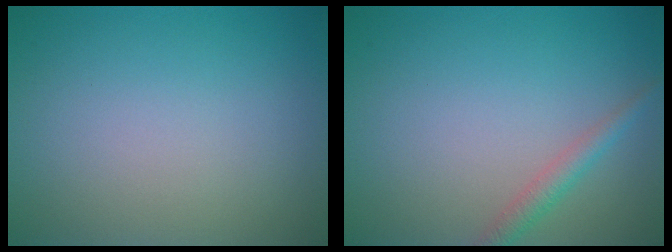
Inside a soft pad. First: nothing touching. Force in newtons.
{"total": 1.8, "press": 1.8, "slide": 0.1}